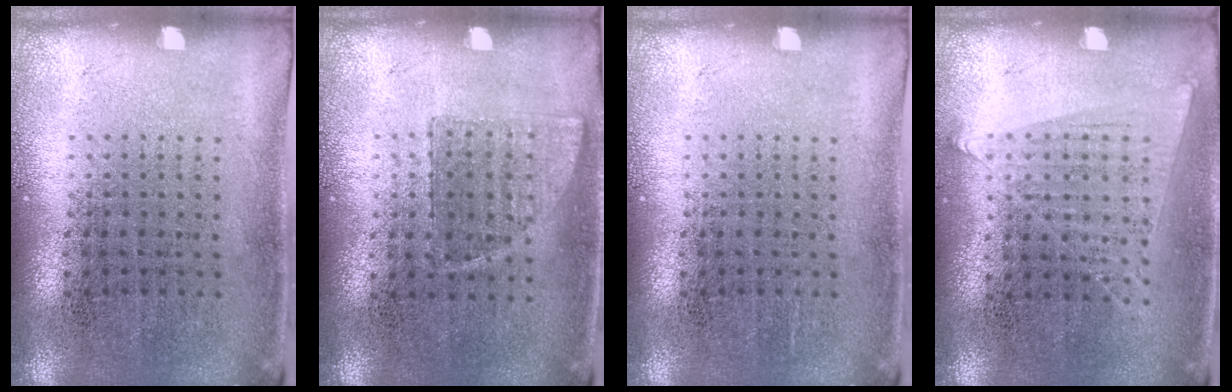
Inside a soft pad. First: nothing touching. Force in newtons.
{"total": 0.8, "press": 0.7, "slide": 0.3}
{"total": 0.0}
{"total": 1.0, "press": 0.9, "slide": 0.4}